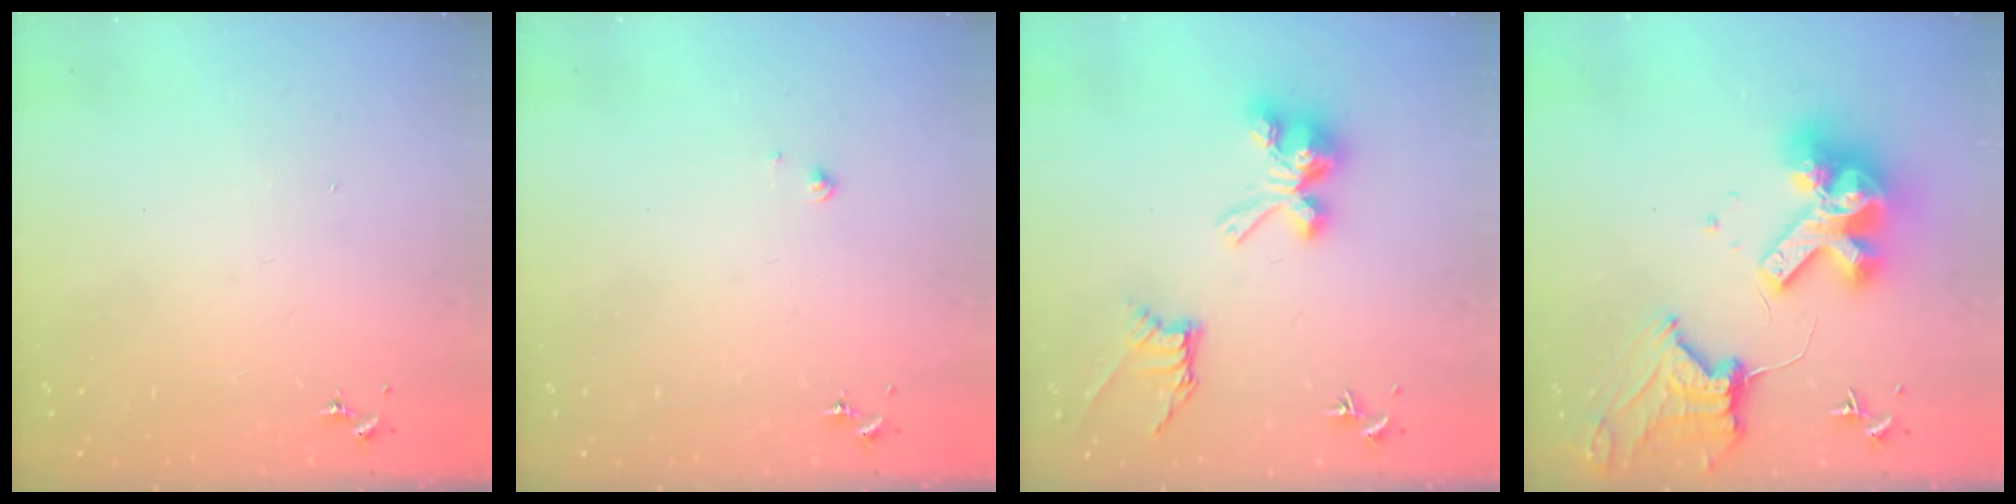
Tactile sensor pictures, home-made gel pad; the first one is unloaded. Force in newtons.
{"total": 2.1, "press": 2.1, "slide": 0.2}
{"total": 9.5, "press": 9.5, "slide": 0.2}
{"total": 20.8, "press": 20.7, "slide": 2.7}